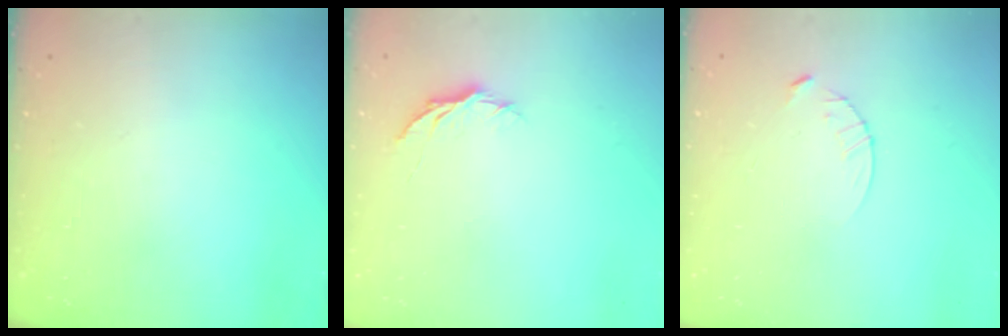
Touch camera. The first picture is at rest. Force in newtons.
{"total": 5.1, "press": 5.1, "slide": 0.4}
{"total": 3.9, "press": 3.8, "slide": 0.4}